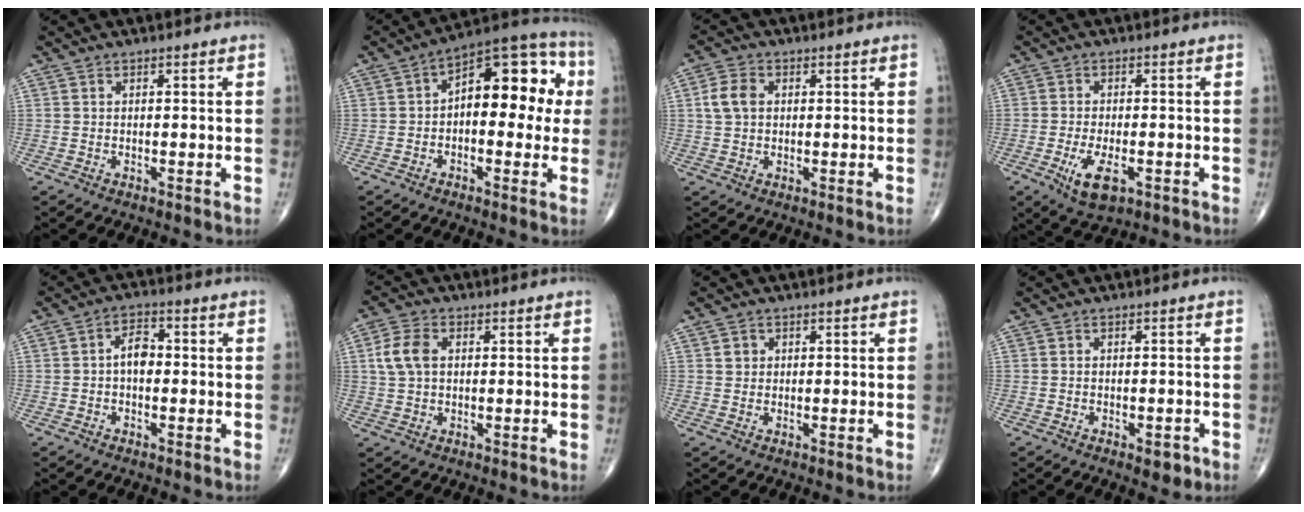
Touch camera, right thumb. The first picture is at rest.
{"total": 15.8, "force": [1.2, 8.3, 13.3], "torque": [-0.141, 0.043, 0.006]}
{"total": 4.9, "force": [0.9, 3.6, 3.3], "torque": [-0.064, 0.006, 0.013]}
{"total": 6.6, "force": [-2.6, 2.9, 5.3], "torque": [-0.098, -0.004, -0.038]}
{"total": 4.5, "force": [-0.2, 2.8, 3.5], "torque": [-0.048, 0.014, -0.012]}
{"total": 6.0, "force": [1.1, 4.0, 4.3], "torque": [-0.092, 0.008, 0.019]}
{"total": 1.2, "force": [0.5, 1.0, 0.4], "torque": [-0.001, -0.001, 0.008]}
{"total": 2.6, "force": [-1.4, 1.2, 1.9], "torque": [-0.015, 0.002, -0.014]}